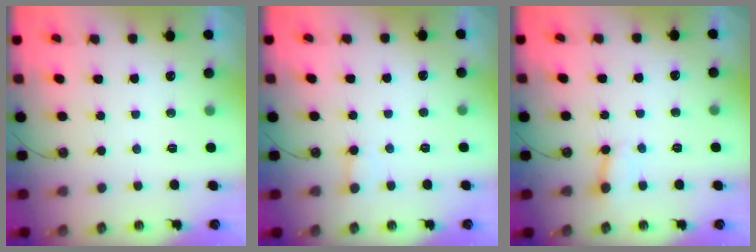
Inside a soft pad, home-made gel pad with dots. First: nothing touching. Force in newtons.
{"total": 1.9, "press": 1.9, "slide": 0.2}
{"total": 2.6, "press": 2.6, "slide": 0.1}